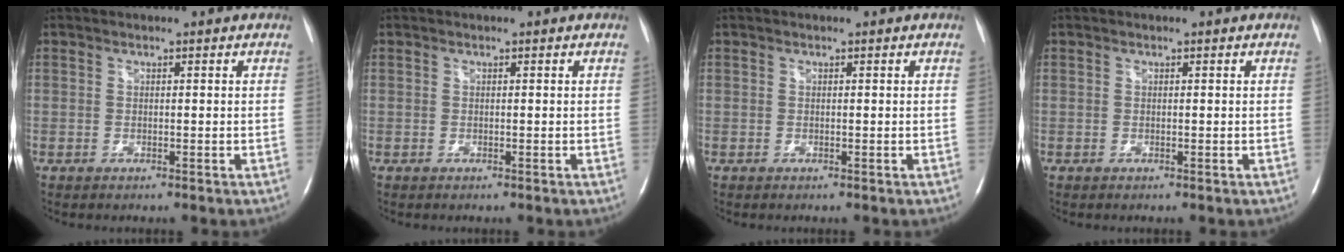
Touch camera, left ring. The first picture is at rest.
{"total": 0.0}
{"total": 0.0}
{"total": 0.0}